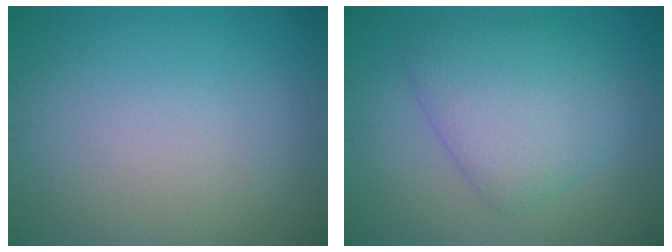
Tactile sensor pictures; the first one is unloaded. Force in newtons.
{"total": 5.7, "press": 5.7, "slide": 0.2}